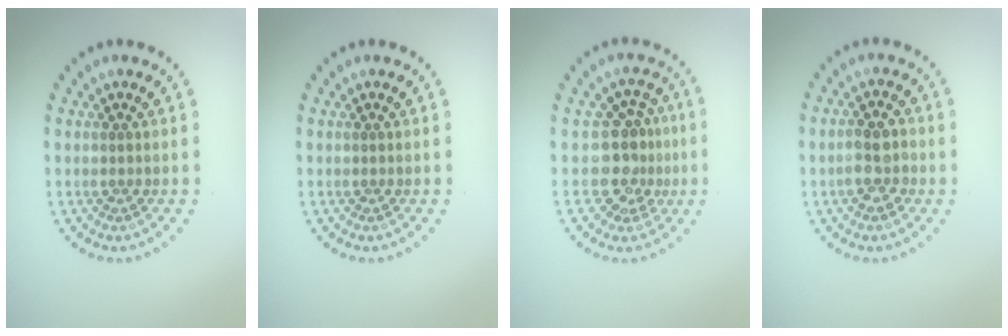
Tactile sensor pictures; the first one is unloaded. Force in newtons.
{"total": 0.0}
{"total": 3.2, "press": 2.4, "slide": 2.1}
{"total": 2.4, "press": 2.3, "slide": 0.5}